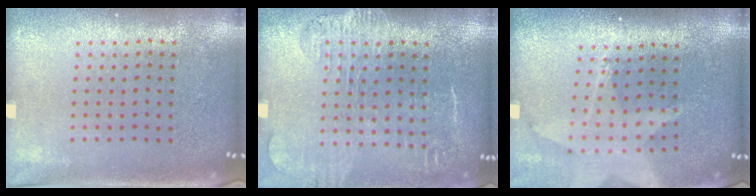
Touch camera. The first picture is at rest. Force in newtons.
{"total": 1.8, "press": 1.5, "slide": 1.0}
{"total": 1.8, "press": 1.5, "slide": 1.0}